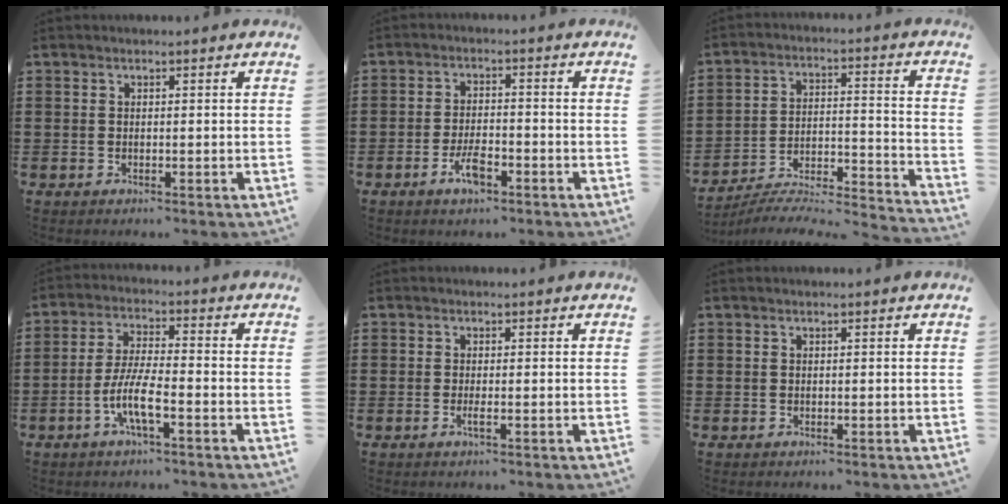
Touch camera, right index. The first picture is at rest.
{"total": 4.7, "force": [-2.5, 1.8, 3.6], "torque": [-0.080, 0.002, -0.050]}
{"total": 4.9, "force": [-4.6, 0.6, 1.7], "torque": [-0.030, -0.011, -0.093]}
{"total": 7.1, "force": [-3.1, 1.3, 6.2], "torque": [-0.143, -0.012, -0.065]}
{"total": 1.3, "force": [-0.5, 0.0, 1.2], "torque": [-0.028, -0.007, -0.011]}
{"total": 0.0}